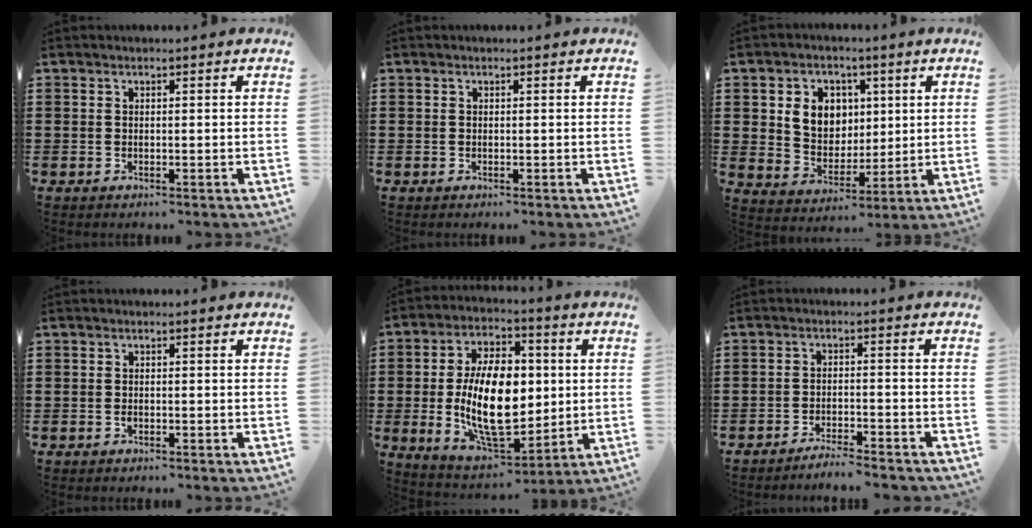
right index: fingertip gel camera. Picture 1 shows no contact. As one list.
[{"total": 0.0}, {"total": 6.9, "force": [2.1, 6.1, 2.6], "torque": [-0.065, 0.014, 0.034]}, {"total": 0.5, "force": [-0.3, 0.2, 0.4], "torque": [-0.009, -0.004, -0.004]}, {"total": 15.7, "force": [0.3, 8.2, 13.3], "torque": [-0.251, -0.015, 0.002]}, {"total": 2.8, "force": [-2.7, -0.1, 0.4], "torque": [-0.012, 0.001, -0.056]}]